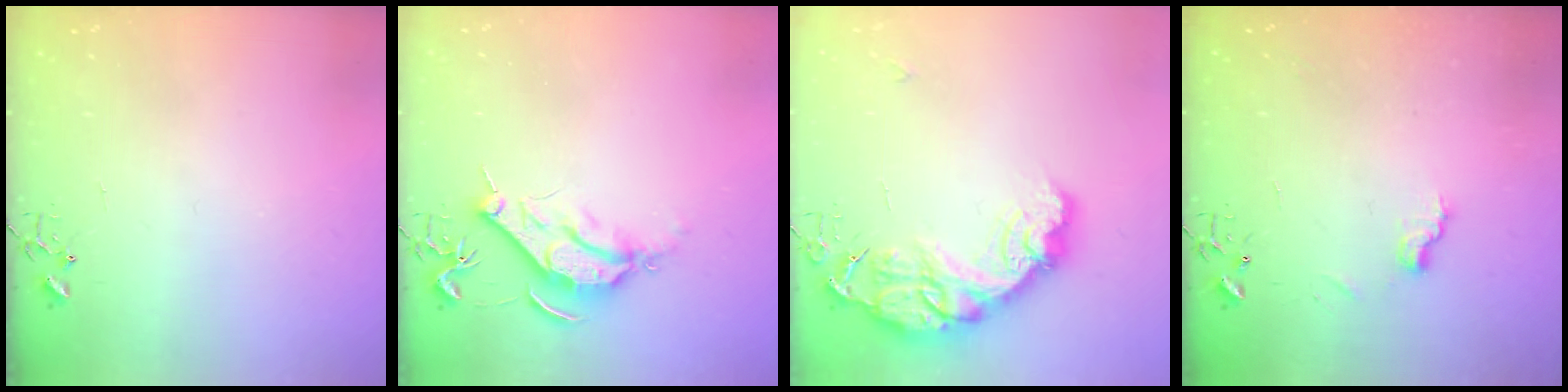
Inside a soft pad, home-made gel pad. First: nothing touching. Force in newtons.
{"total": 9.1, "press": 9.0, "slide": 0.8}
{"total": 18.2, "press": 18.2, "slide": 1.3}
{"total": 6.7, "press": 6.6, "slide": 0.7}